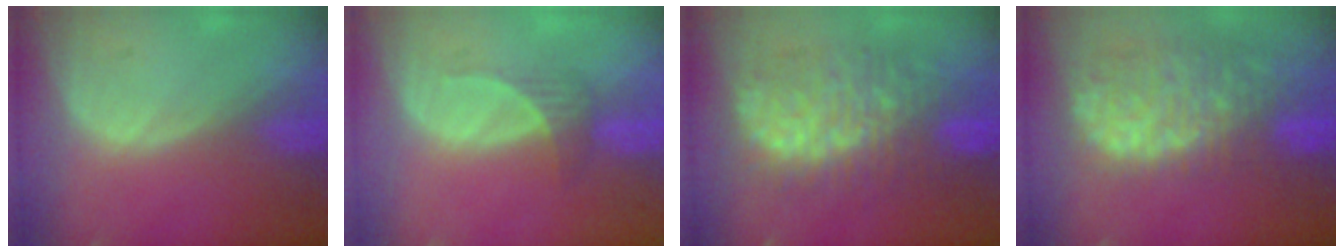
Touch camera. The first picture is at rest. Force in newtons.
{"total": 2.5, "press": 2.3, "slide": 0.9}
{"total": 11.9, "press": 11.8, "slide": 1.5}
{"total": 12.6, "press": 10.3, "slide": 7.2}